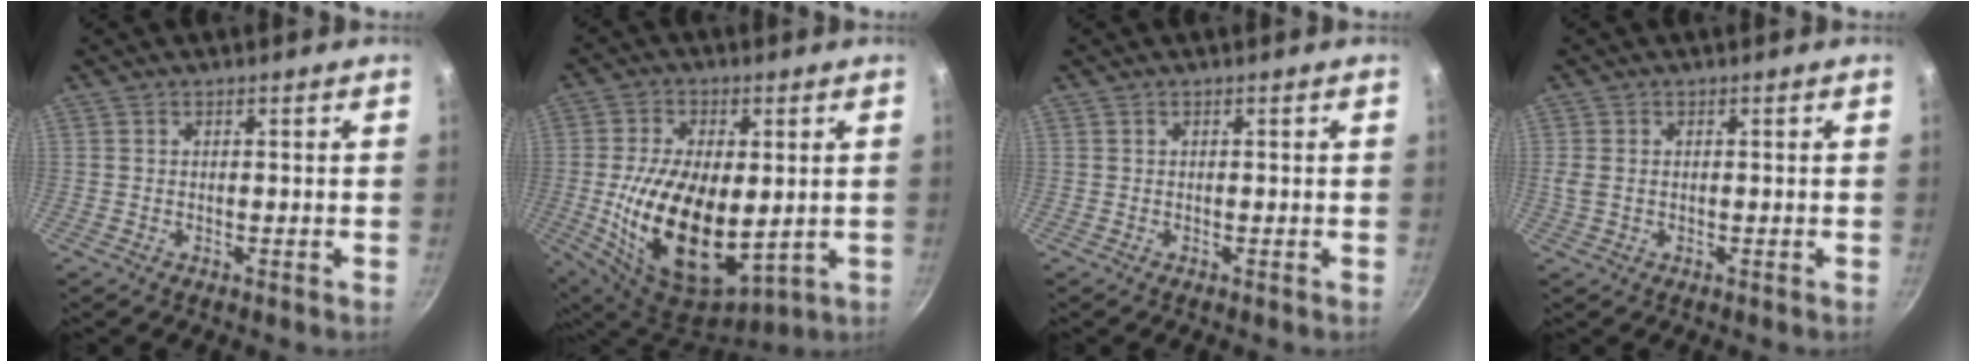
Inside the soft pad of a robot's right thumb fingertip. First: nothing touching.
{"total": 19.7, "force": [-0.7, 11.0, 16.3], "torque": [-0.294, -0.017, 0.003]}
{"total": 0.0}
{"total": 2.2, "force": [0.0, 1.6, 1.5], "torque": [-0.030, -0.001, 0.001]}